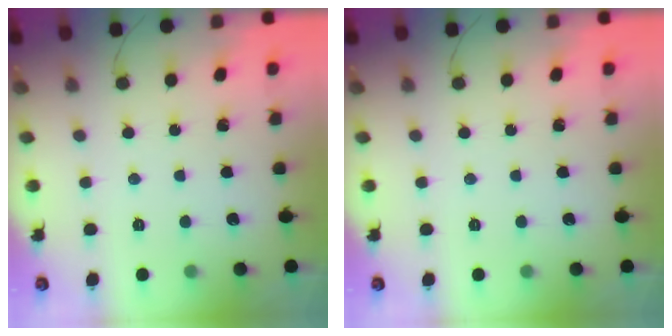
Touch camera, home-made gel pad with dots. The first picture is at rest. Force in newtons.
{"total": 0.0}